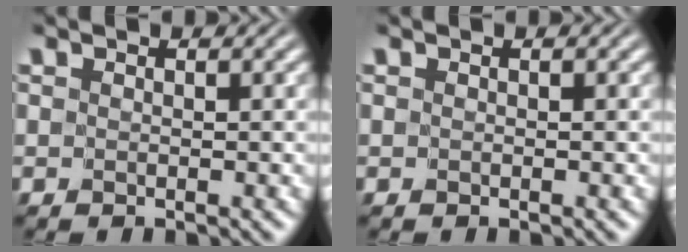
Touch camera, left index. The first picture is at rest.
{"total": 0.0}